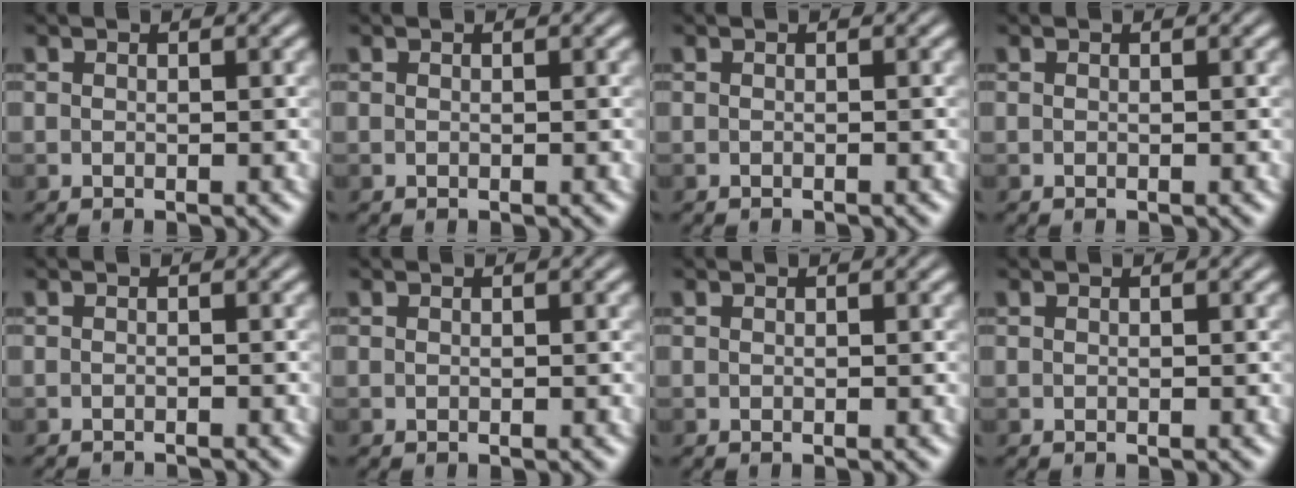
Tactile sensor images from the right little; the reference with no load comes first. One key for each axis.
{"total": 0.0}
{"total": 0.0}
{"total": 0.0}
{"total": 0.7, "fx": -0.6, "fy": -0.2, "fz": 0.0, "tx": 0.002, "ty": -0.002, "tz": -0.013}
{"total": 0.0}
{"total": 0.0}
{"total": 0.0}